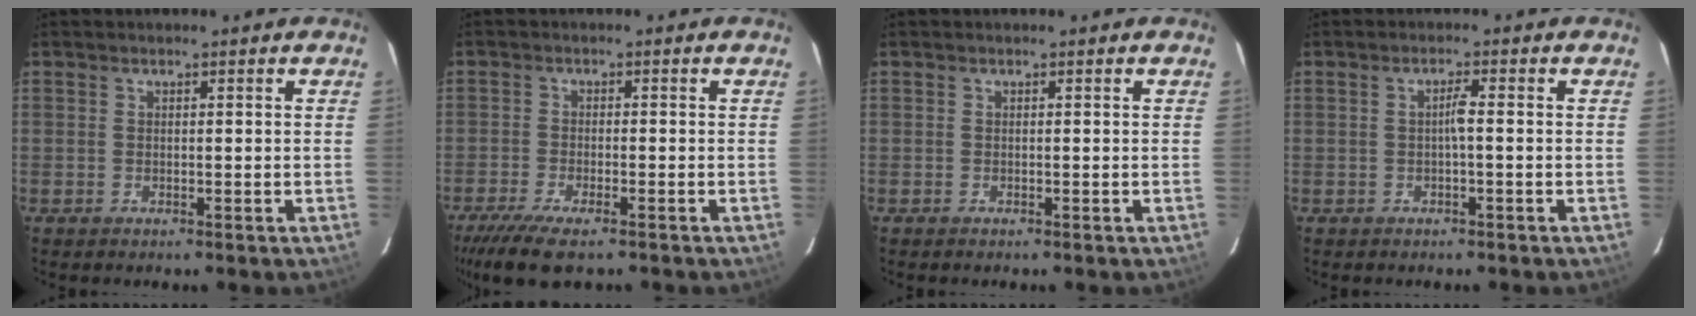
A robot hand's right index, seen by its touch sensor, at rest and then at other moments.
{"total": 9.1, "force": [-6.8, 2.1, 5.6], "torque": [-0.138, -0.036, -0.125]}
{"total": 0.0}
{"total": 1.8, "force": [-0.4, -0.1, 1.7], "torque": [-0.033, 0.005, -0.007]}